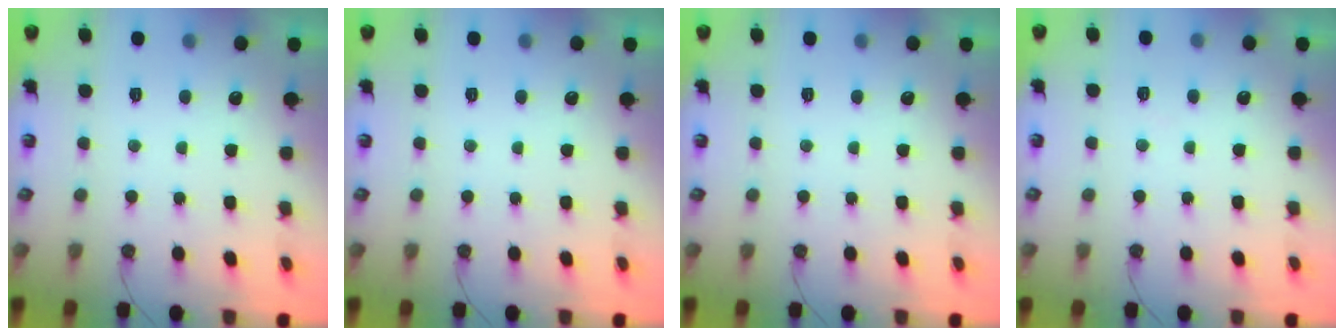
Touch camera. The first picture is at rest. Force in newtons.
{"total": 0.0}
{"total": 0.0}
{"total": 3.3, "press": 3.3, "slide": 0.5}